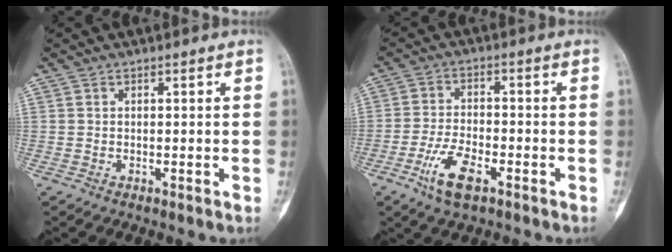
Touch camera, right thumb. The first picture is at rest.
{"total": 7.6, "force": [-3.9, 3.1, 5.7], "torque": [-0.113, 0.013, -0.073]}